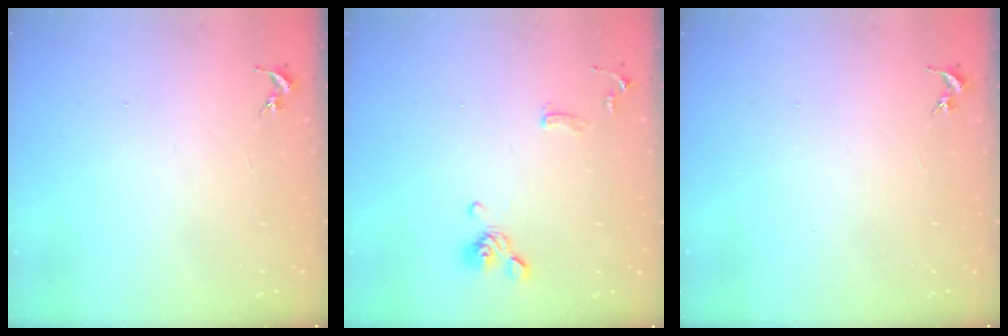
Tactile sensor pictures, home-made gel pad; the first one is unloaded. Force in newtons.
{"total": 11.2, "press": 11.0, "slide": 2.0}
{"total": 0.0}